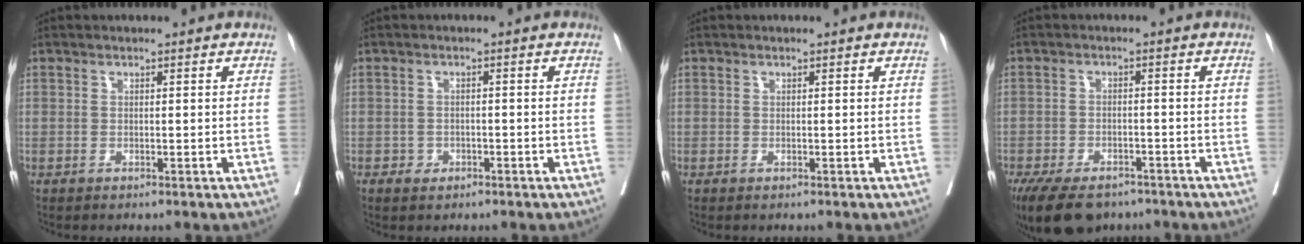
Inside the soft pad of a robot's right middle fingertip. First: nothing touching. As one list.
[{"total": 1.6, "force": [-0.9, 1.3, 0.5], "torque": [-0.005, 0.006, -0.011]}, {"total": 0.0}, {"total": 11.1, "force": [-8.3, 5.2, 5.2], "torque": [-0.096, -0.010, -0.128]}]